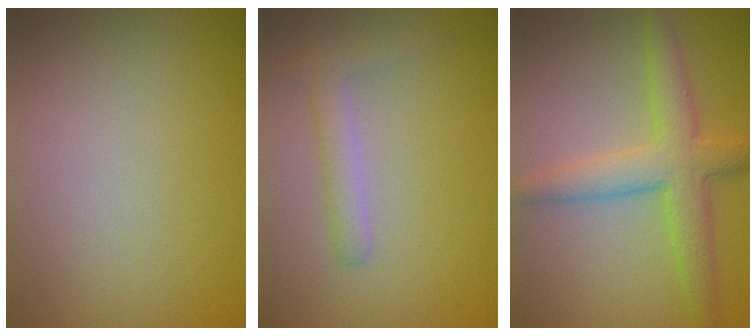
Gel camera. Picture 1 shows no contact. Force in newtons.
{"total": 2.2, "press": 2.2, "slide": 0.2}
{"total": 4.9, "press": 4.9, "slide": 0.1}